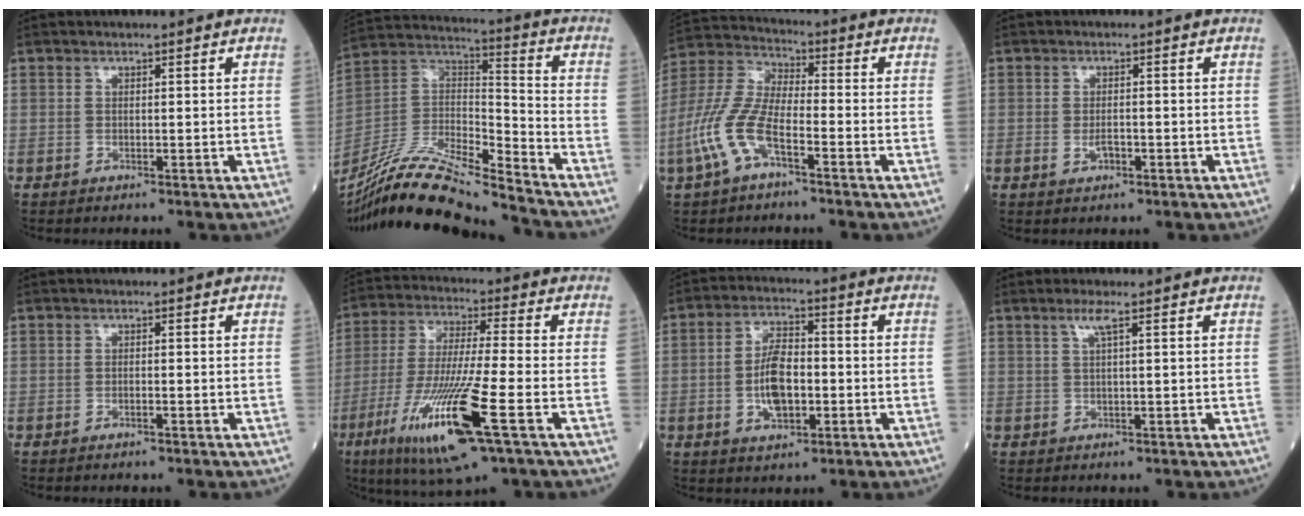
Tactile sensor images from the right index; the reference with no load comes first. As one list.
[{"total": 20.1, "force": [-17.7, 0.8, 9.4], "torque": [-0.207, -0.001, -0.329]}, {"total": 10.2, "force": [-4.5, 3.7, 8.4], "torque": [-0.207, 0.005, -0.095]}, {"total": 1.9, "force": [-0.7, 0.9, 1.5], "torque": [-0.025, 0.001, -0.009]}, {"total": 0.5, "force": [-0.4, 0.1, 0.4], "torque": [-0.006, 0.002, -0.005]}, {"total": 16.7, "force": [-6.8, 0.7, 15.2], "torque": [-0.317, -0.035, -0.124]}, {"total": 7.7, "force": [-1.4, 3.4, 6.8], "torque": [-0.135, 0.008, -0.025]}, {"total": 2.1, "force": [1.1, -0.2, 1.8], "torque": [-0.042, 0.003, 0.023]}]